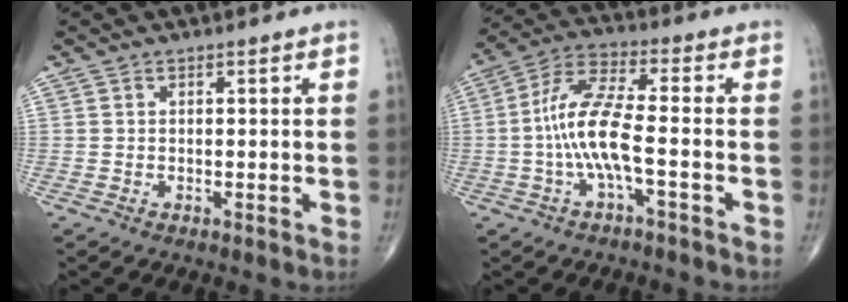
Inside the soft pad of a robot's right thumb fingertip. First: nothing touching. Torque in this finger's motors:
{"motor_torque": [2.63, 2.38, 1.93, -0.53, 0.64]}